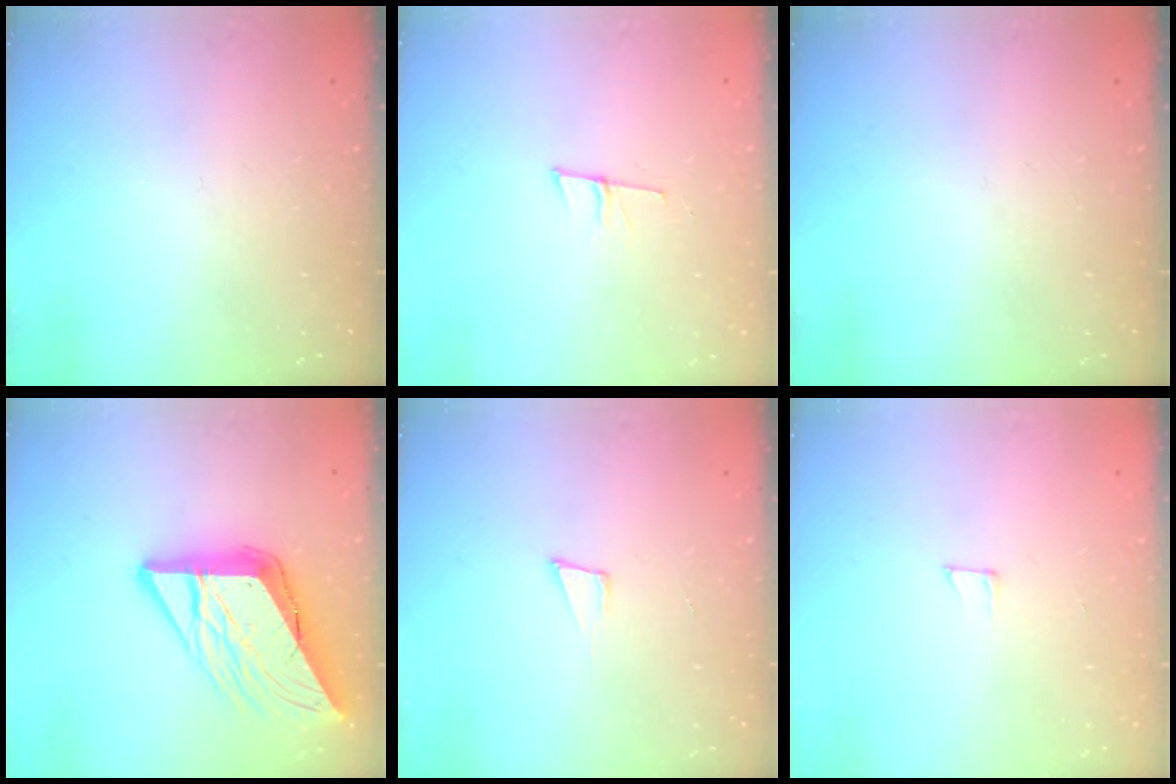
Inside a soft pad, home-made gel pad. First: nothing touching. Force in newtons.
{"total": 6.3, "press": 5.6, "slide": 2.9}
{"total": 0.0}
{"total": 17.8, "press": 17.7, "slide": 2.2}
{"total": 4.8, "press": 3.6, "slide": 3.2}
{"total": 3.9, "press": 3.9, "slide": 0.2}